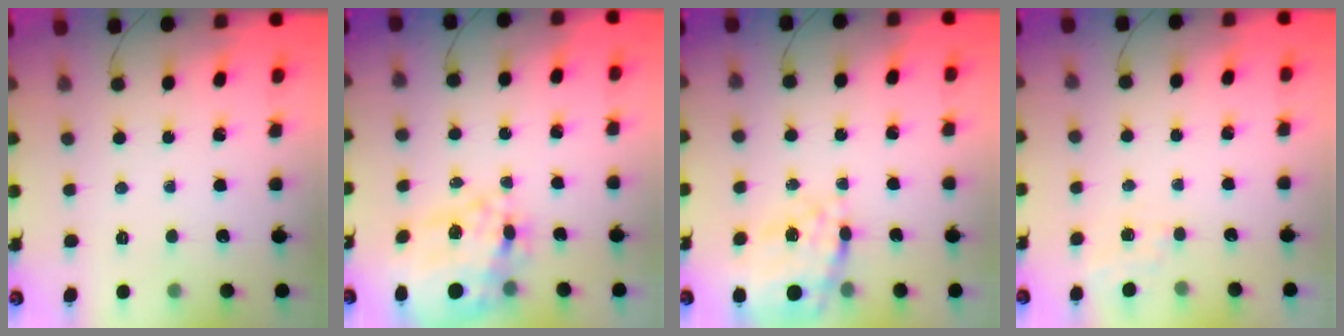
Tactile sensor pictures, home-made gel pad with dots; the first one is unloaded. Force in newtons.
{"total": 19.3, "press": 18.9, "slide": 4.3}
{"total": 18.2, "press": 17.8, "slide": 3.7}
{"total": 5.7, "press": 5.5, "slide": 1.5}